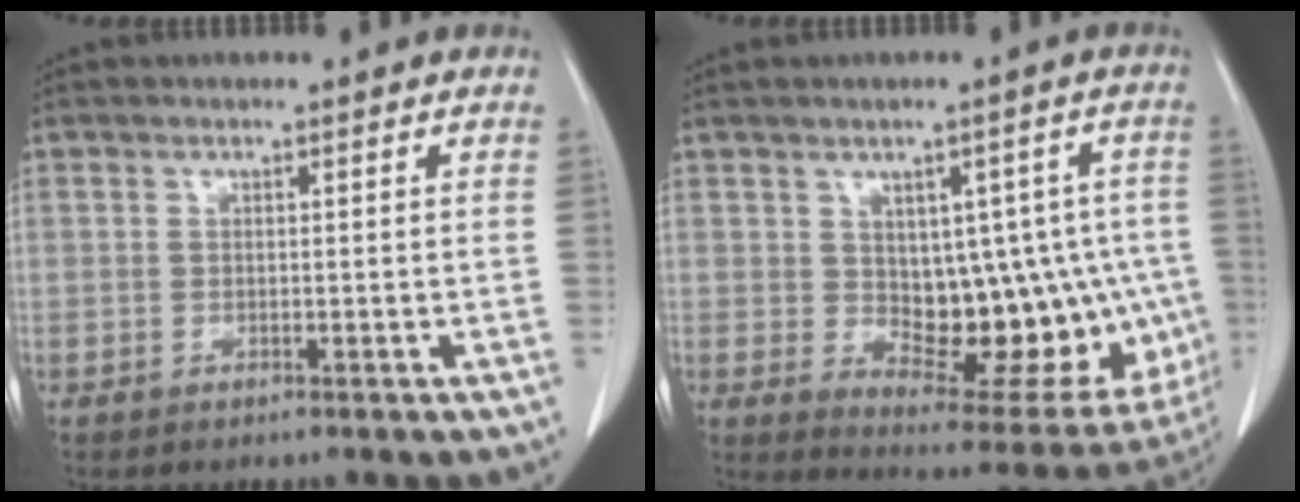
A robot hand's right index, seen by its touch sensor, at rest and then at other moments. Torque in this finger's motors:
{"motor_torque": [0.85, 0.12, 0.30, 0.06]}